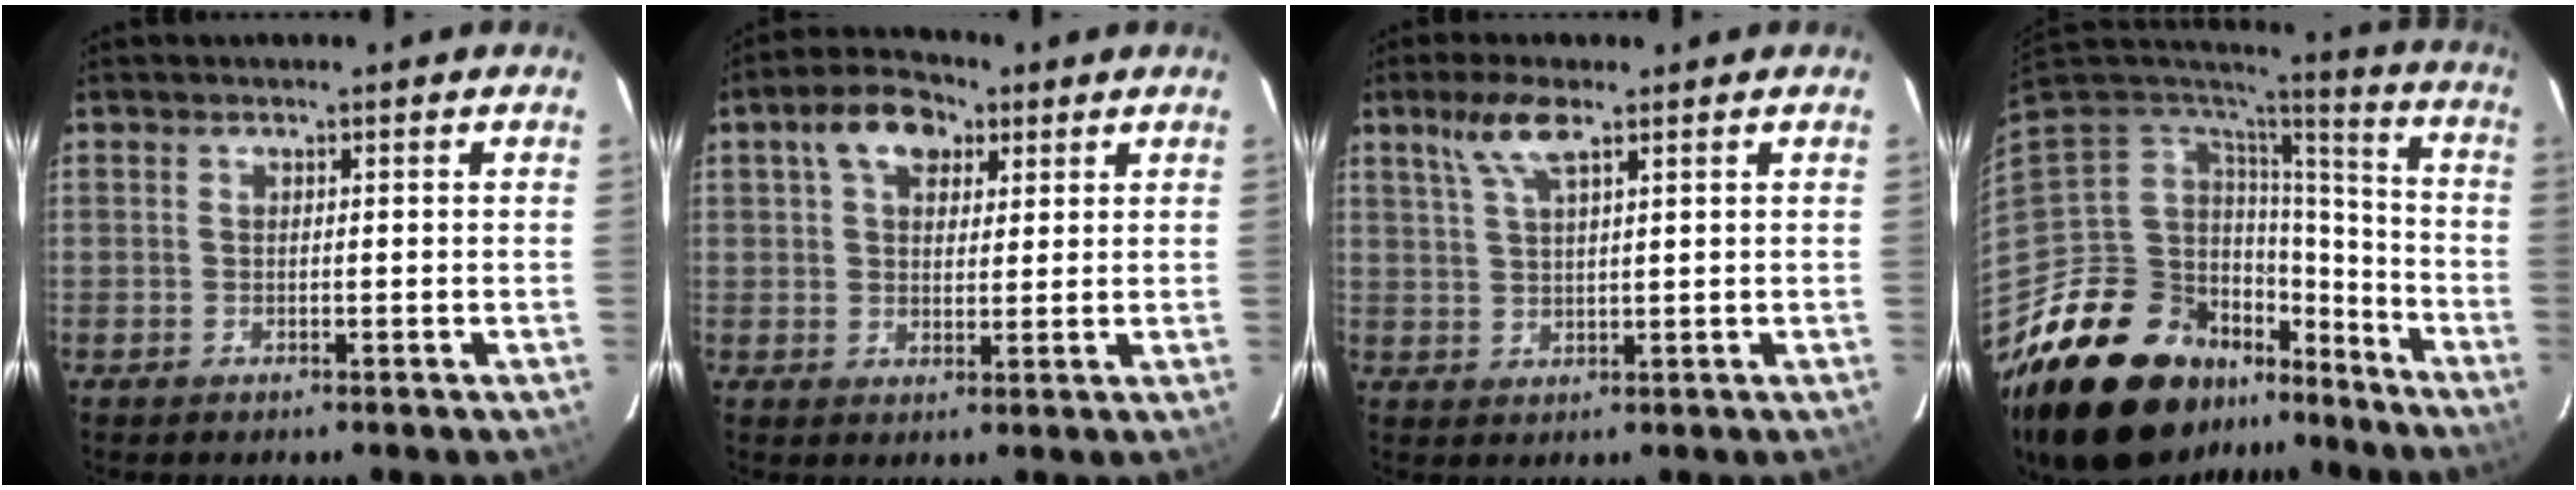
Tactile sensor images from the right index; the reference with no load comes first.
{"total": 7.9, "force": [3.6, 5.0, 4.9], "torque": [-0.084, 0.025, 0.060]}
{"total": 5.5, "force": [3.4, 1.2, 4.1], "torque": [-0.084, 0.009, 0.069]}
{"total": 21.7, "force": [-15.5, 11.6, 9.9], "torque": [-0.195, 0.008, -0.244]}